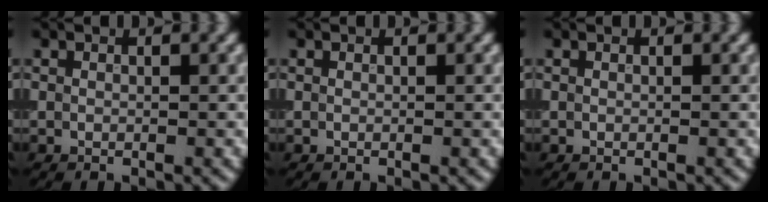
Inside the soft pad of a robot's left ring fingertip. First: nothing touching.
{"total": 0.0}
{"total": 0.0}